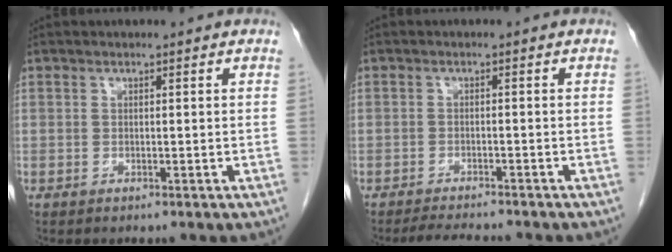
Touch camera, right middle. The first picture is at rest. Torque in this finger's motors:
{"motor_torque": [0.05, -0.04, 0.00, 0.00]}